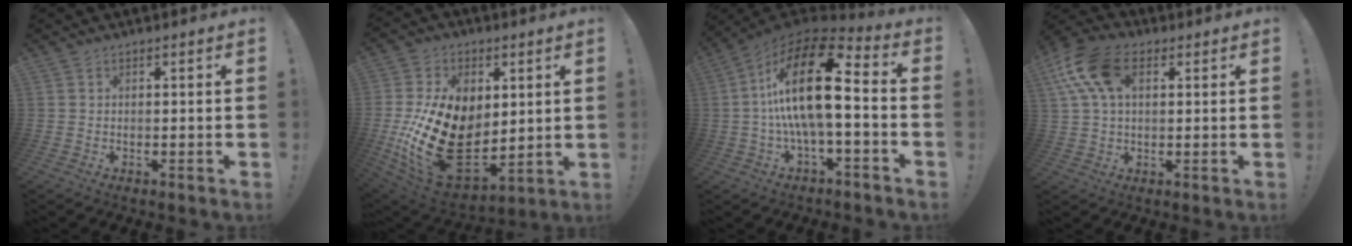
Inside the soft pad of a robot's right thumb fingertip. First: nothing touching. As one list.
[{"total": 27.5, "force": [-0.5, 18.8, 20.1], "torque": [-0.384, -0.011, 0.018]}, {"total": 22.6, "force": [1.4, 8.7, 20.9], "torque": [-0.377, -0.005, 0.020]}, {"total": 15.1, "force": [5.1, 9.1, 10.9], "torque": [-0.209, -0.003, 0.099]}]